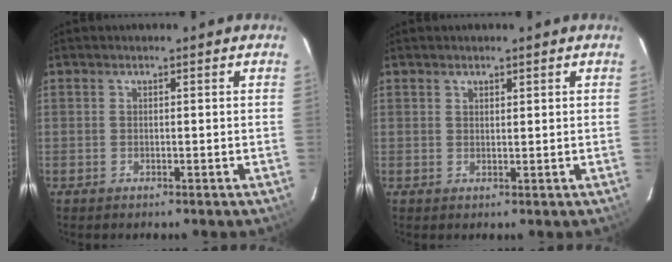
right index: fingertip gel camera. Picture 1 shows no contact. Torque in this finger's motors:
{"motor_torque": [-0.11, 0.01, -0.03, 0.00]}